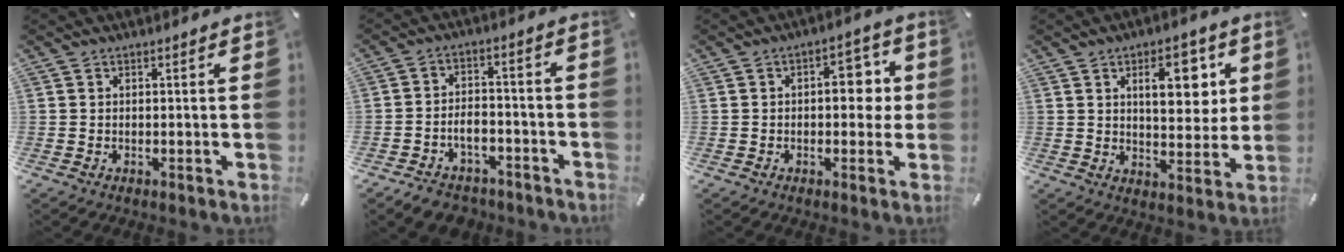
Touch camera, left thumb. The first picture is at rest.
{"total": 7.2, "force": [-4.6, 4.5, 3.3], "torque": [-0.059, 0.028, -0.083]}
{"total": 8.1, "force": [0.6, 4.8, 6.5], "torque": [-0.077, 0.001, 0.000]}
{"total": 12.3, "force": [4.7, 6.3, 9.5], "torque": [-0.122, -0.009, 0.073]}